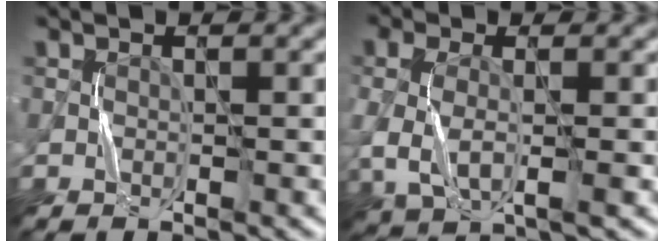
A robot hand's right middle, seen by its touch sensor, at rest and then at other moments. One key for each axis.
{"total": 4.3, "fx": 0.0, "fy": 2.4, "fz": 3.6, "tx": -0.093, "ty": 0.001, "tz": -0.003}